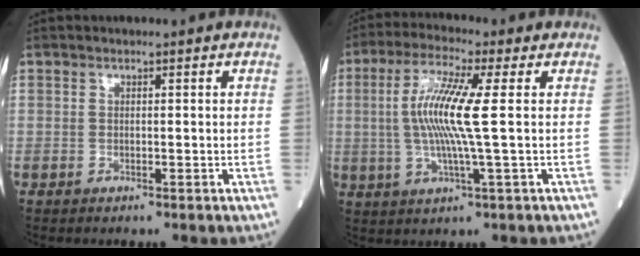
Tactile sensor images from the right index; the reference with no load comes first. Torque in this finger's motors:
{"motor_torque": [1.06, -0.01, 0.76, 0.21]}